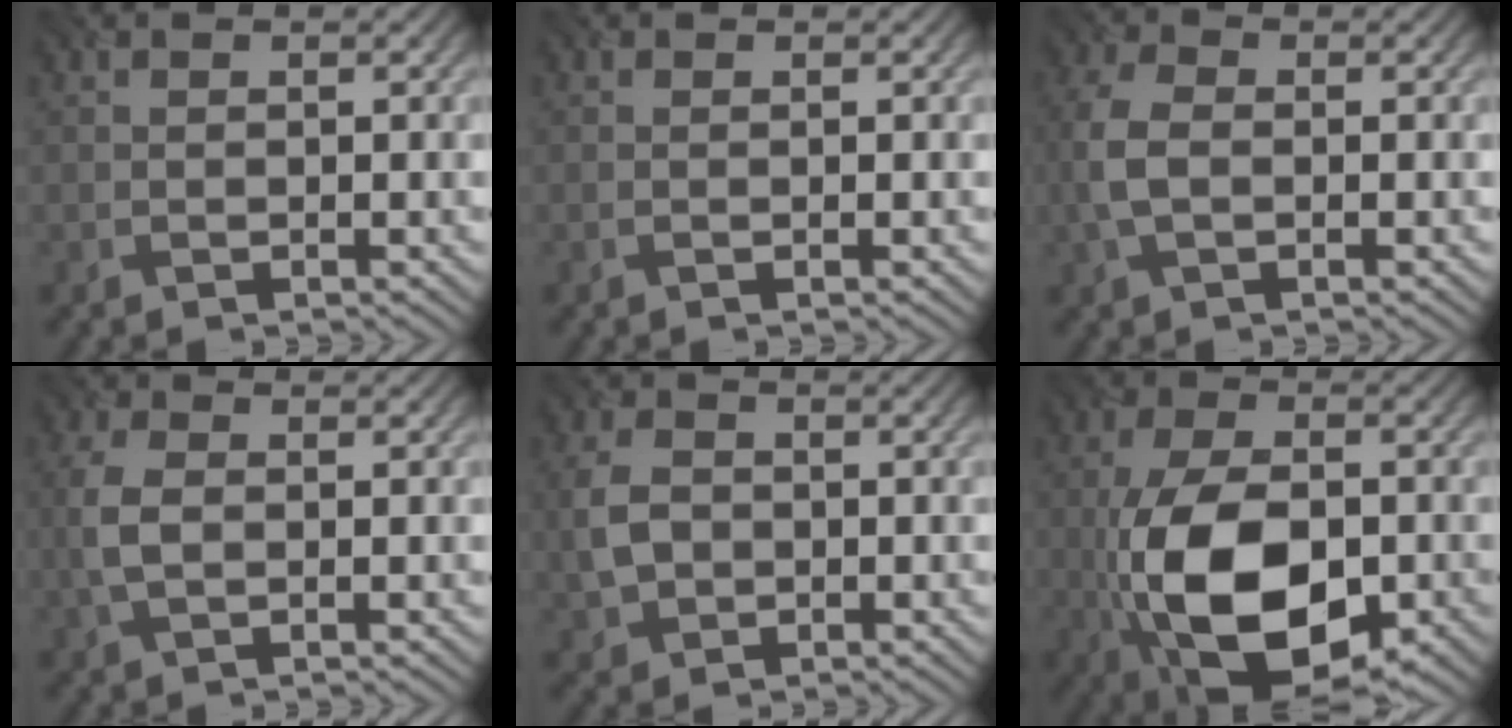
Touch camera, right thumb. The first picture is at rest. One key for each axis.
{"total": 0.0}
{"total": 4.6, "fx": -0.4, "fy": 2.9, "fz": 3.6, "tx": -0.103, "ty": 0.004, "tz": -0.013}
{"total": 3.8, "fx": -0.1, "fy": 2.3, "fz": 3.0, "tx": -0.084, "ty": 0.003, "tz": -0.003}
{"total": 4.7, "fx": -0.3, "fy": 3.6, "fz": 2.9, "tx": -0.080, "ty": 0.000, "tz": -0.009}
{"total": 15.4, "fx": -4.0, "fy": 8.1, "fz": 12.4, "tx": -0.246, "ty": -0.019, "tz": -0.072}